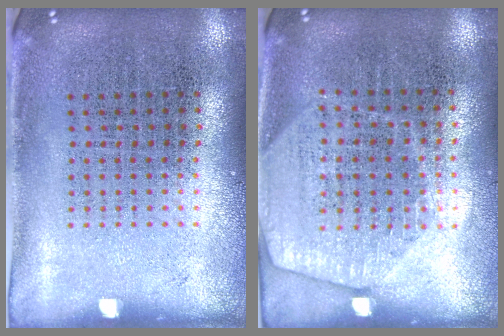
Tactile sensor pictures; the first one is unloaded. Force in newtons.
{"total": 1.7, "press": 1.6, "slide": 0.8}